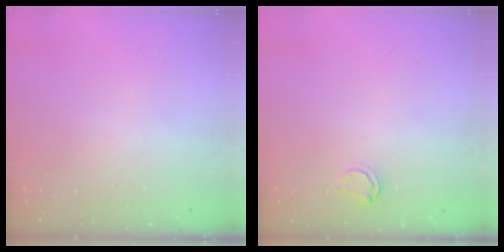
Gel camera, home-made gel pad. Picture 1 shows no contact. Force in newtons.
{"total": 3.2, "press": 3.1, "slide": 0.5}